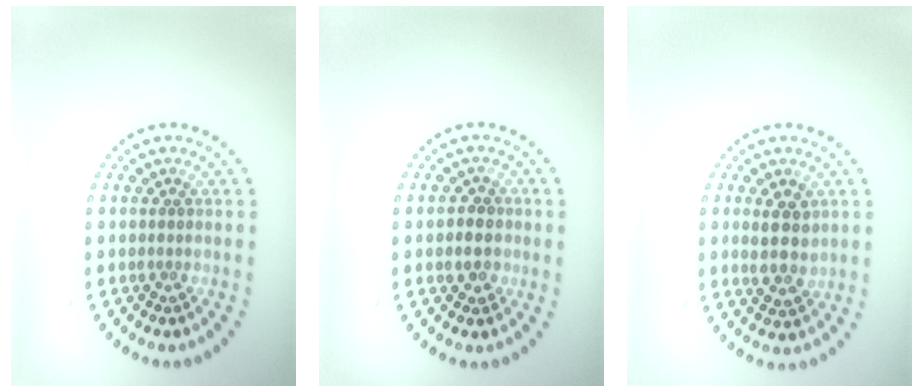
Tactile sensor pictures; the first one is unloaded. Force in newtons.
{"total": 2.0, "press": 1.9, "slide": 0.5}
{"total": 3.0, "press": 2.9, "slide": 0.8}